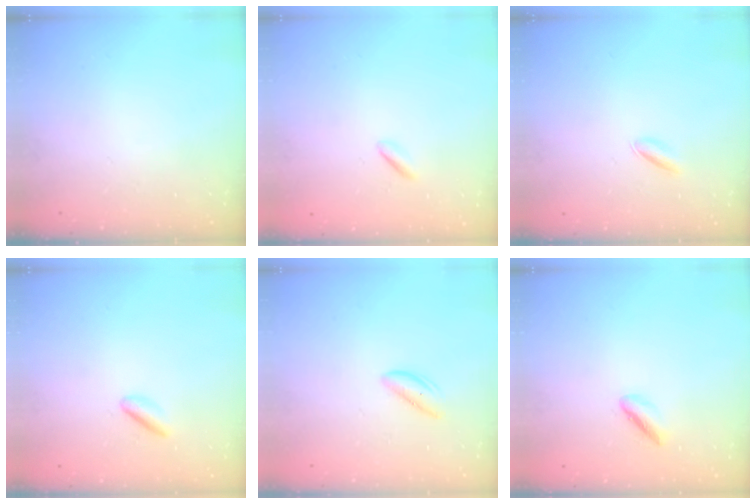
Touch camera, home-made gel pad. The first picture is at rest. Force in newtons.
{"total": 0.0}
{"total": 2.6, "press": 2.5, "slide": 0.6}
{"total": 2.9, "press": 2.8, "slide": 1.1}
{"total": 1.8, "press": 1.7, "slide": 0.6}
{"total": 1.9, "press": 1.8, "slide": 0.4}